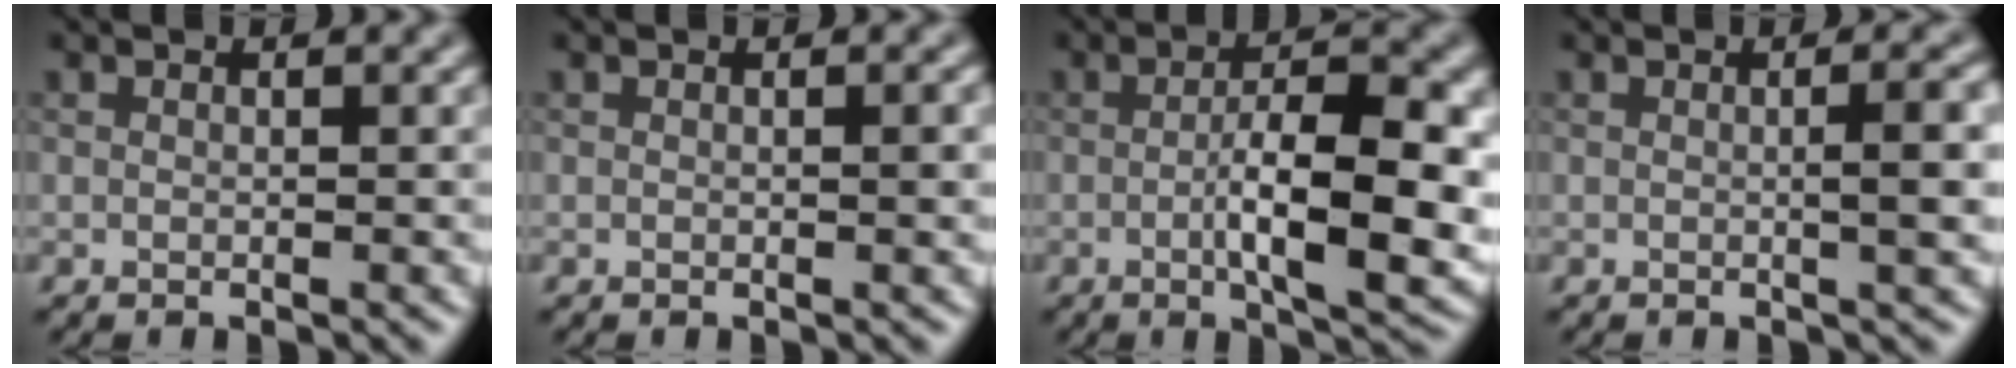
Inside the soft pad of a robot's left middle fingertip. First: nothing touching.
{"total": 0.7, "force": [0.0, 0.1, 0.7], "torque": [-0.010, 0.000, 0.000]}
{"total": 8.1, "force": [-1.2, 2.3, 7.7], "torque": [-0.125, -0.003, -0.018]}
{"total": 3.4, "force": [0.1, 0.9, 3.3], "torque": [-0.040, 0.008, -0.003]}